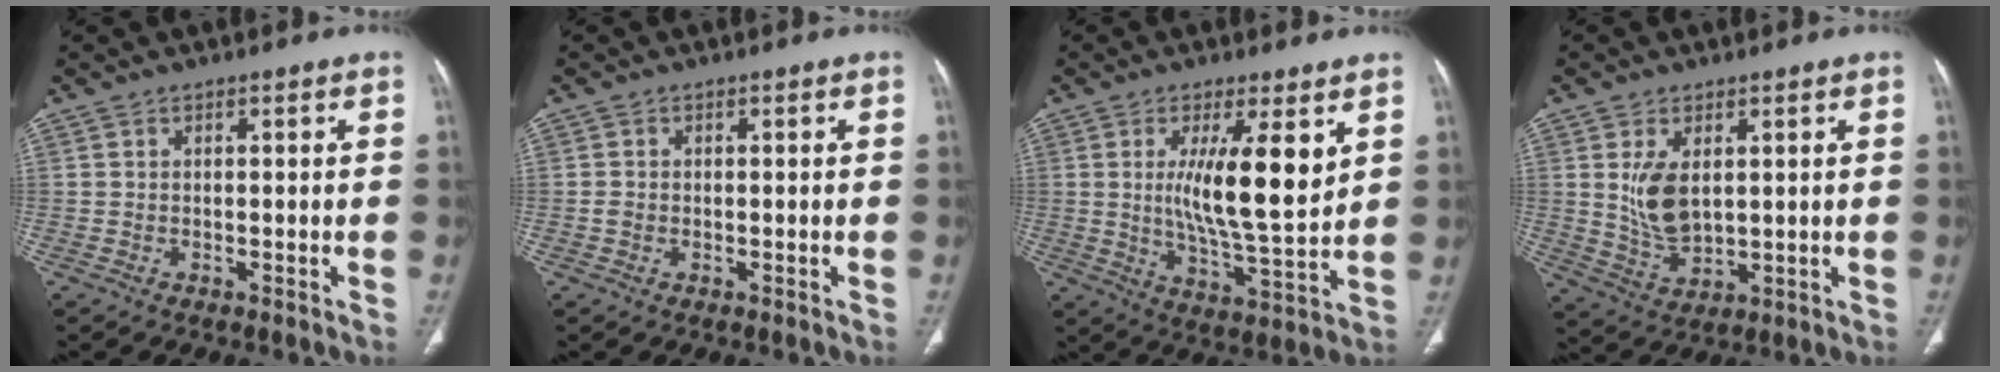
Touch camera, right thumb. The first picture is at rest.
{"total": 1.1, "force": [-0.2, 0.9, 0.6], "torque": [-0.014, 0.001, -0.003]}
{"total": 13.6, "force": [3.9, 3.4, 12.6], "torque": [-0.208, -0.040, 0.071]}
{"total": 7.7, "force": [1.8, 4.4, 6.1], "torque": [-0.109, -0.017, 0.048]}